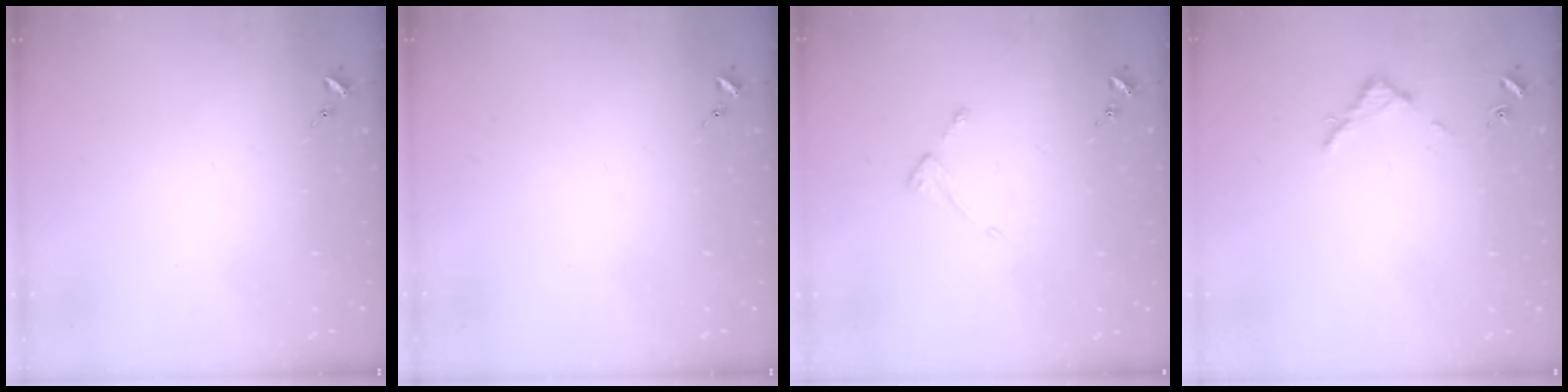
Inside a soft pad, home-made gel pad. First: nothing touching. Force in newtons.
{"total": 0.0}
{"total": 2.6, "press": 2.6, "slide": 0.3}
{"total": 2.8, "press": 2.8, "slide": 0.3}